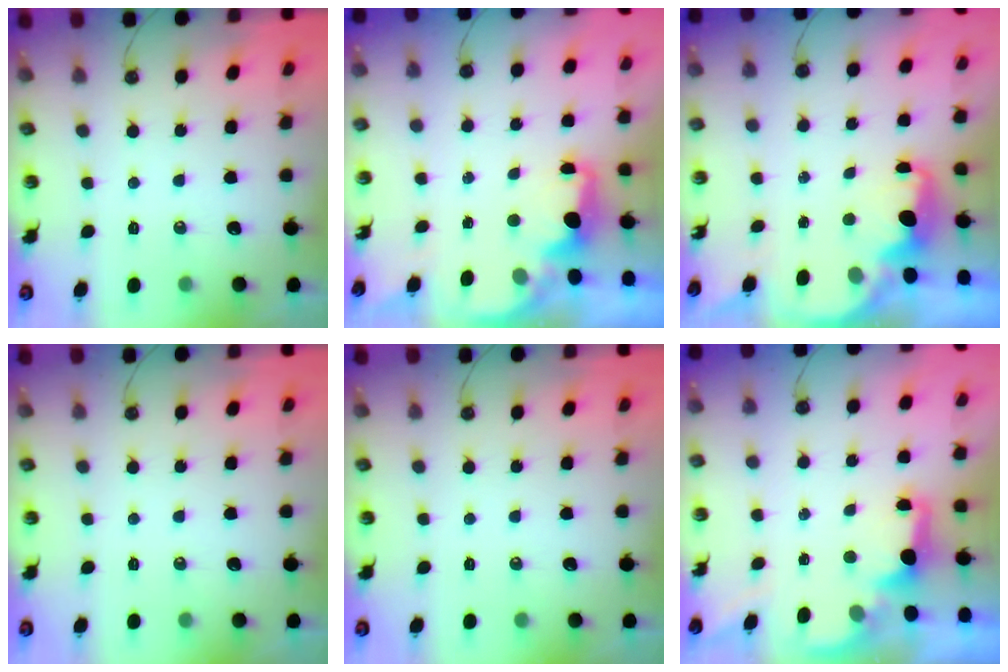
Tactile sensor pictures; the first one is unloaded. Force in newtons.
{"total": 2.5, "press": 2.3, "slide": 0.8}
{"total": 2.2, "press": 2.2, "slide": 0.4}
{"total": 0.0}
{"total": 0.0}
{"total": 2.1, "press": 1.9, "slide": 0.8}